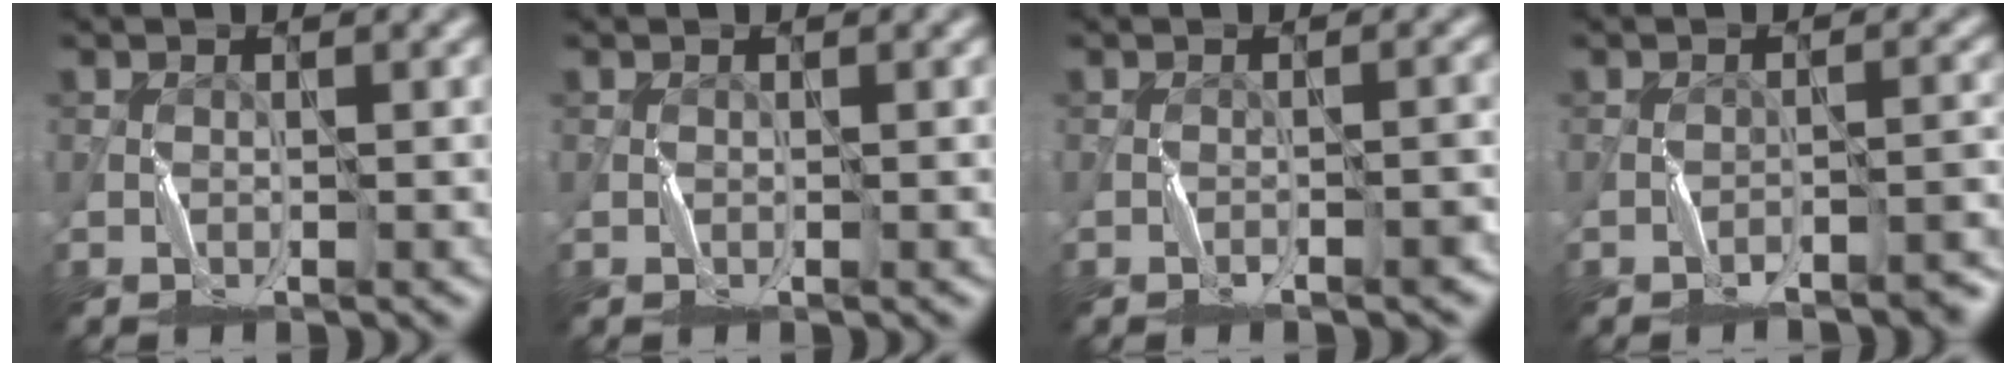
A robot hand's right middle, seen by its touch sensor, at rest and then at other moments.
{"total": 0.0}
{"total": 2.0, "force": [-1.5, 0.4, 1.3], "torque": [-0.023, 0.008, -0.023]}
{"total": 2.9, "force": [-2.5, 0.5, 1.4], "torque": [-0.015, 0.013, -0.035]}